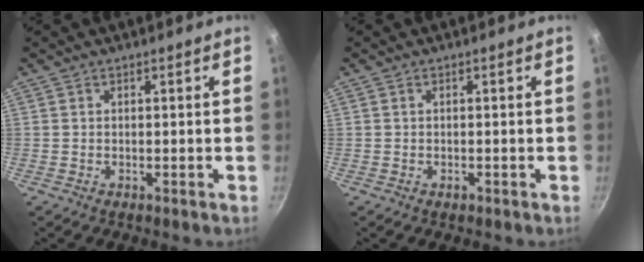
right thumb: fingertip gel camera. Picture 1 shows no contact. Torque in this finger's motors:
{"motor_torque": [-0.15, 0.04, -0.43, 0.11, 0.01]}